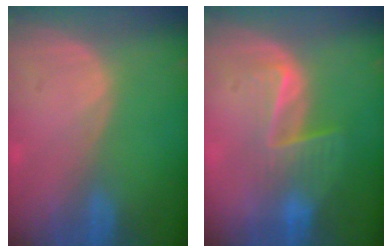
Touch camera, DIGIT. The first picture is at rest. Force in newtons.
{"total": 6.6, "press": 5.5, "slide": 3.6}